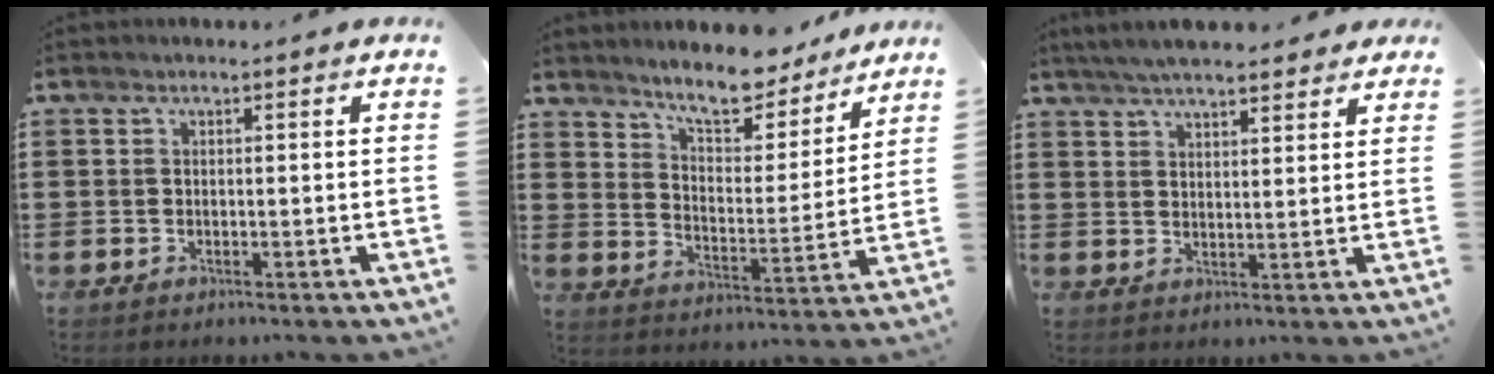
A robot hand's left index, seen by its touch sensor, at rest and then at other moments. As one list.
[{"total": 8.3, "force": [7.7, 1.4, 2.7], "torque": [-0.067, -0.048, 0.135]}, {"total": 5.1, "force": [4.7, 0.7, 1.9], "torque": [-0.049, -0.005, 0.086]}]